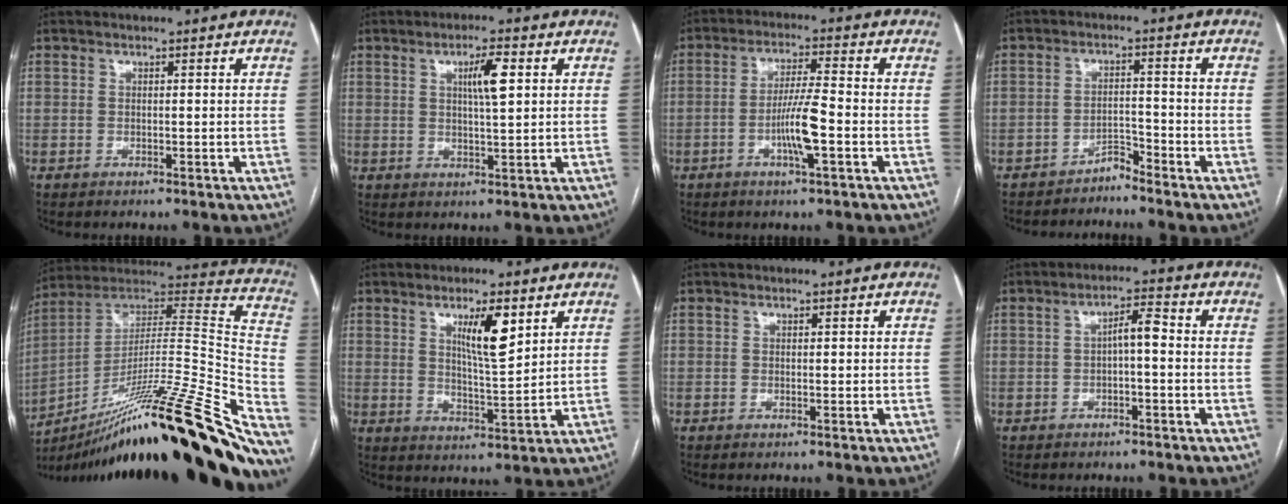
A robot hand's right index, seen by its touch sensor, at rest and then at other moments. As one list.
[{"total": 5.0, "force": [1.7, 0.6, 4.7], "torque": [-0.081, 0.003, 0.029]}, {"total": 6.9, "force": [-2.1, 0.1, 6.5], "torque": [-0.128, -0.001, -0.038]}, {"total": 2.5, "force": [-2.5, 0.3, 0.1], "torque": [0.007, -0.005, -0.043]}, {"total": 37.4, "force": [-26.6, 1.5, 26.2], "torque": [-0.297, -0.012, -0.410]}, {"total": 7.5, "force": [3.7, 1.1, 6.4], "torque": [-0.111, -0.008, 0.063]}, {"total": 0.0}, {"total": 3.4, "force": [-0.3, 0.8, 3.3], "torque": [-0.055, 0.015, -0.004]}]